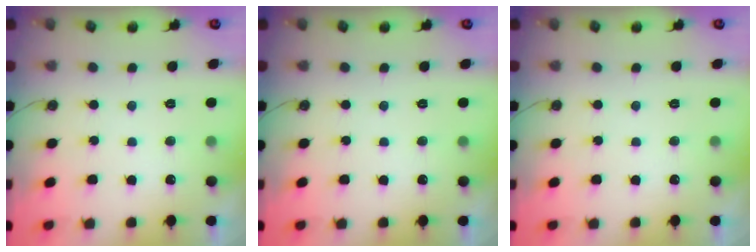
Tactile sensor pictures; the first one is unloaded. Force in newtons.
{"total": 0.0}
{"total": 0.0}